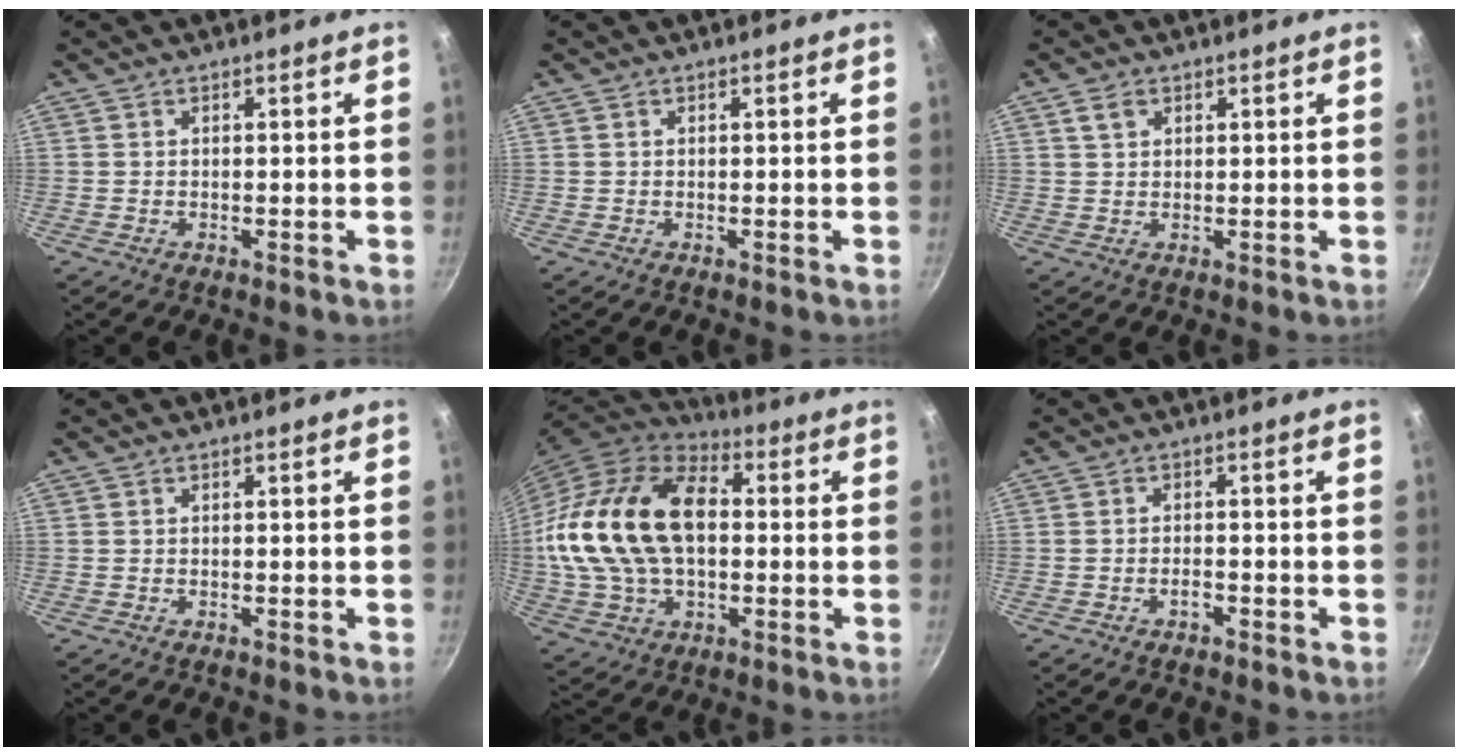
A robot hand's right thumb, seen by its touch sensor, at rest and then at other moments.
{"total": 0.0}
{"total": 2.5, "force": [1.2, 1.8, 1.2], "torque": [-0.014, 0.001, 0.024]}
{"total": 0.0}
{"total": 25.1, "force": [1.2, 16.3, 19.0], "torque": [-0.355, 0.034, 0.018]}
{"total": 1.9, "force": [-1.1, 0.8, 1.2], "torque": [-0.019, 0.013, -0.021]}